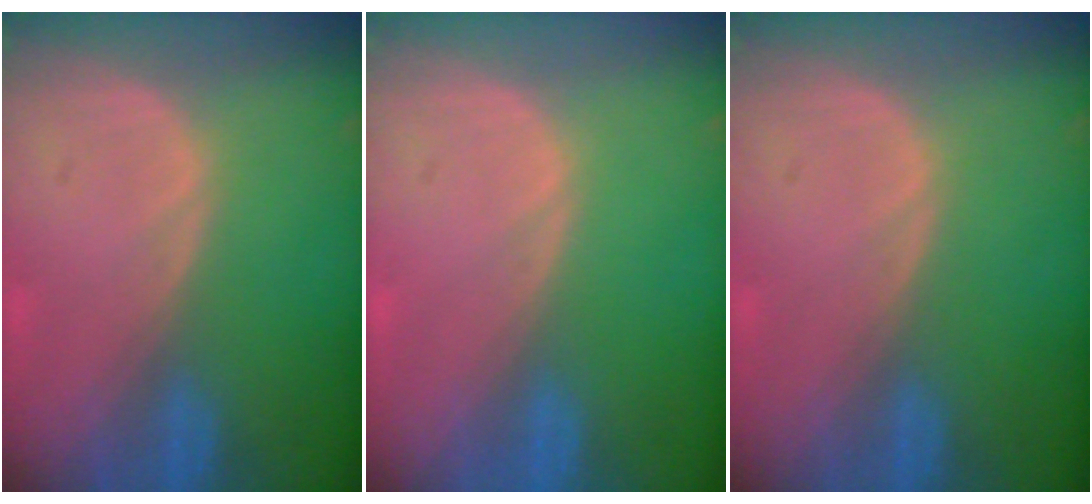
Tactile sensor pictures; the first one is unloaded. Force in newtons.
{"total": 0.0}
{"total": 0.0}